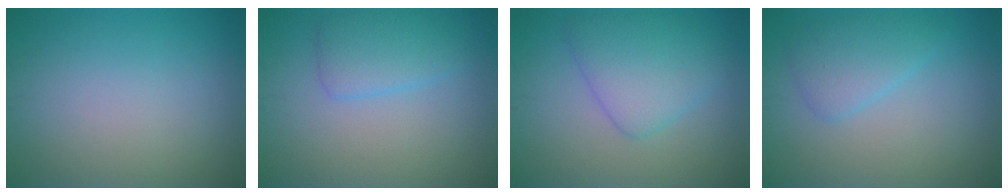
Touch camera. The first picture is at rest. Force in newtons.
{"total": 3.0, "press": 3.0, "slide": 0.2}
{"total": 4.5, "press": 4.5, "slide": 0.2}
{"total": 2.8, "press": 2.8, "slide": 0.2}